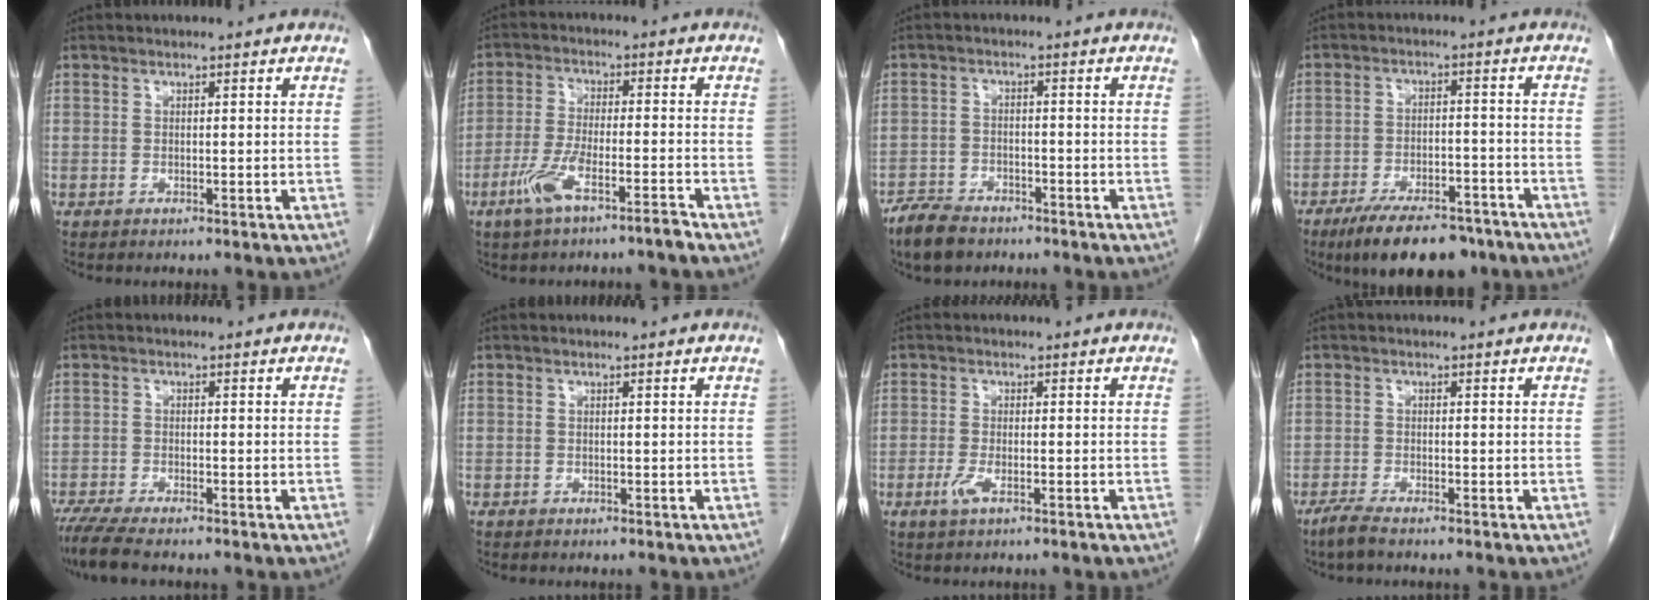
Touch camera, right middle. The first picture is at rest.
{"total": 6.8, "force": [-4.5, 0.7, 5.0], "torque": [-0.107, -0.002, -0.086]}
{"total": 5.9, "force": [-4.9, 2.6, 2.2], "torque": [-0.044, -0.006, -0.087]}
{"total": 12.6, "force": [-9.6, 4.5, 6.8], "torque": [-0.094, 0.000, -0.149]}
{"total": 6.3, "force": [-5.1, 0.8, 3.5], "torque": [-0.066, -0.018, -0.090]}
{"total": 0.0}
{"total": 2.5, "force": [-1.3, 0.6, 2.1], "torque": [-0.046, -0.003, -0.027]}
{"total": 2.5, "force": [-2.0, 0.1, 1.4], "torque": [-0.040, -0.007, -0.042]}